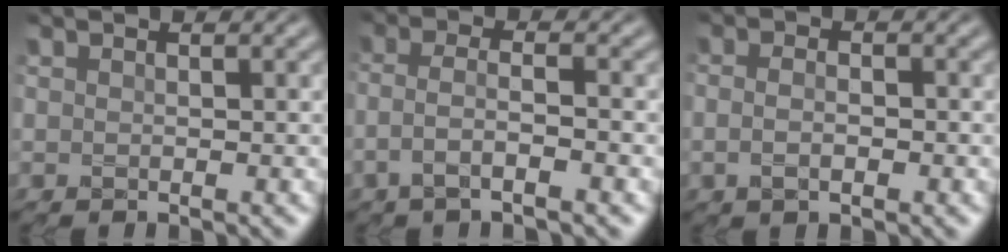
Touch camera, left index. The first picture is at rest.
{"total": 3.4, "force": [-1.4, 0.9, 2.9], "torque": [-0.054, 0.003, -0.037]}
{"total": 2.3, "force": [-0.5, 1.2, 2.0], "torque": [-0.034, -0.003, -0.014]}